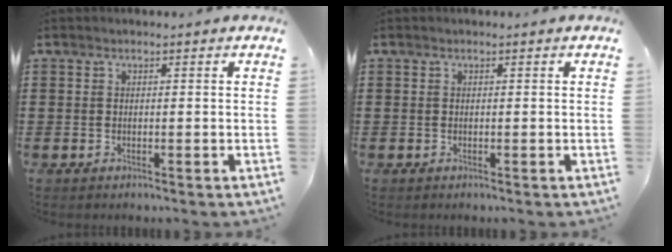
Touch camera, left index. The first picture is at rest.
{"total": 0.0}